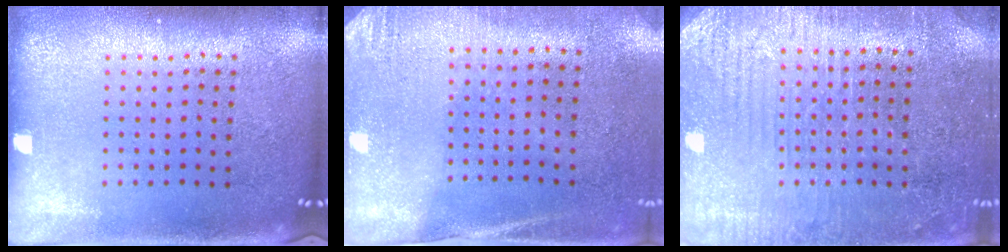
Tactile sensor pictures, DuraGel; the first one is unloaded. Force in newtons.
{"total": 2.7, "press": 2.4, "slide": 1.3}
{"total": 3.1, "press": 3.0, "slide": 0.6}